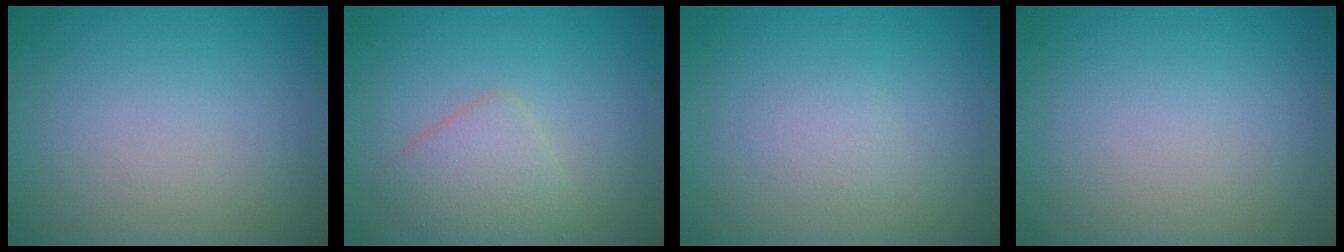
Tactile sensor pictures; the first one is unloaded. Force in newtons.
{"total": 2.8, "press": 2.8, "slide": 0.0}
{"total": 1.0, "press": 1.0, "slide": 0.0}
{"total": 0.0}